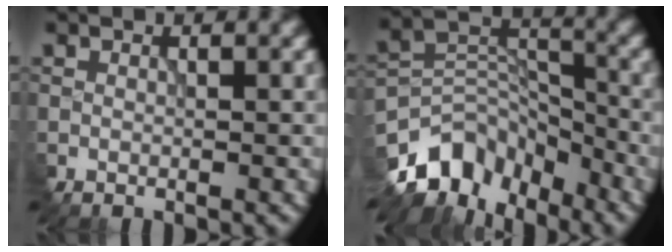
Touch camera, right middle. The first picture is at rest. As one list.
[{"total": 8.9, "force": [-6.4, 5.2, 3.3], "torque": [-0.054, 0.004, -0.130]}]